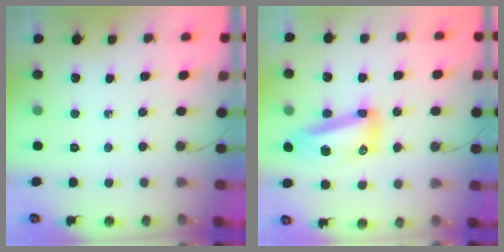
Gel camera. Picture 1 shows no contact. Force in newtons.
{"total": 13.8, "press": 13.8, "slide": 1.5}